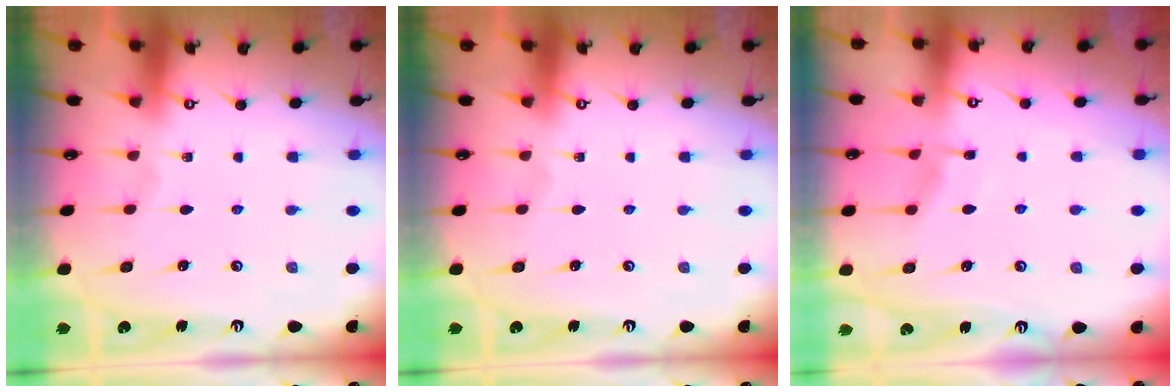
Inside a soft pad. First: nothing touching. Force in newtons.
{"total": 0.0}
{"total": 4.7, "press": 4.7, "slide": 0.6}